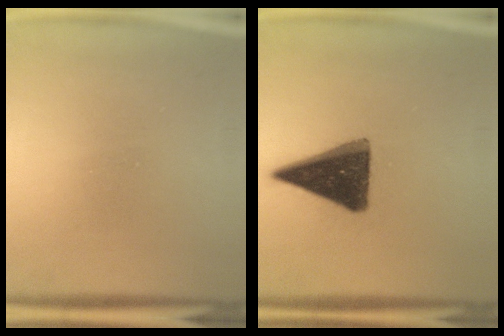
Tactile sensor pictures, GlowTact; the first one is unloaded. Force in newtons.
{"total": 14.2}